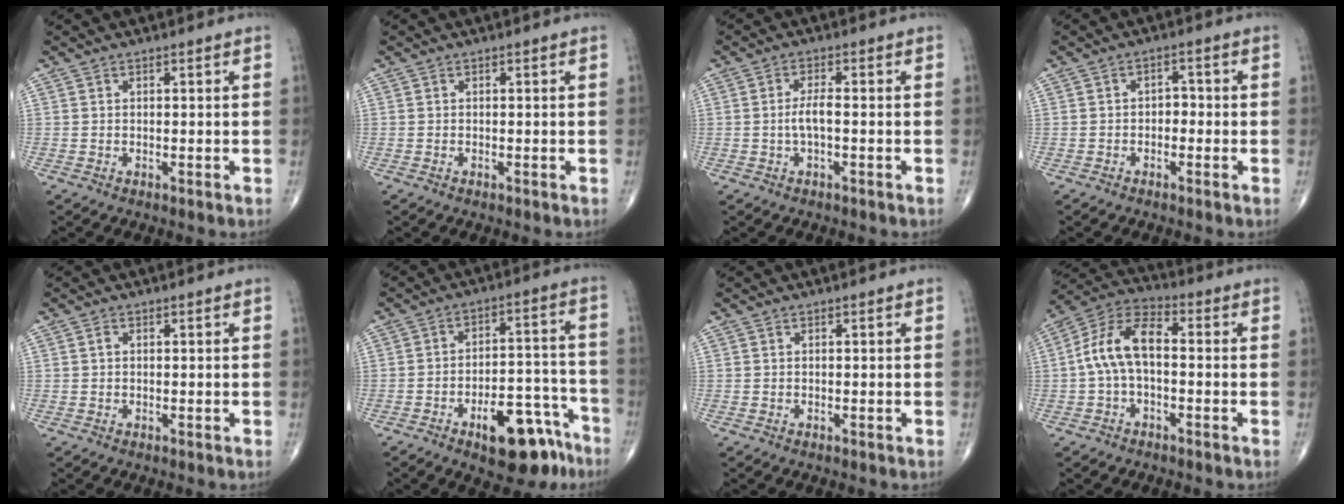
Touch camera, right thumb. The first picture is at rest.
{"total": 0.0}
{"total": 3.0, "force": [-0.5, 0.8, 2.9], "torque": [-0.065, 0.006, -0.011]}
{"total": 2.4, "force": [-0.7, 1.7, 1.5], "torque": [-0.005, 0.013, -0.019]}
{"total": 0.6, "force": [0.1, 0.5, 0.4], "torque": [-0.006, 0.000, 0.001]}
{"total": 14.6, "force": [-8.9, 6.2, 9.8], "torque": [-0.109, 0.078, -0.123]}
{"total": 0.0}
{"total": 10.6, "force": [-0.4, 5.6, 8.9], "torque": [-0.174, 0.037, -0.018]}